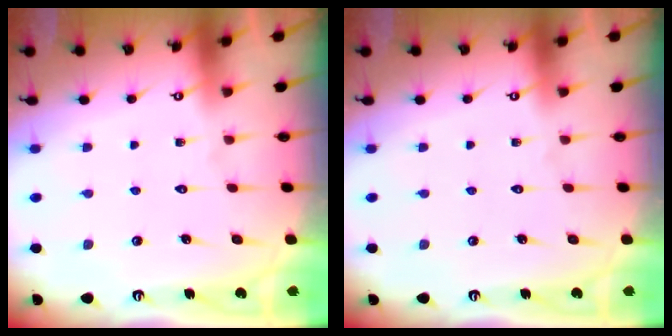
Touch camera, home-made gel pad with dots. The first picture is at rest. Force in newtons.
{"total": 0.0}